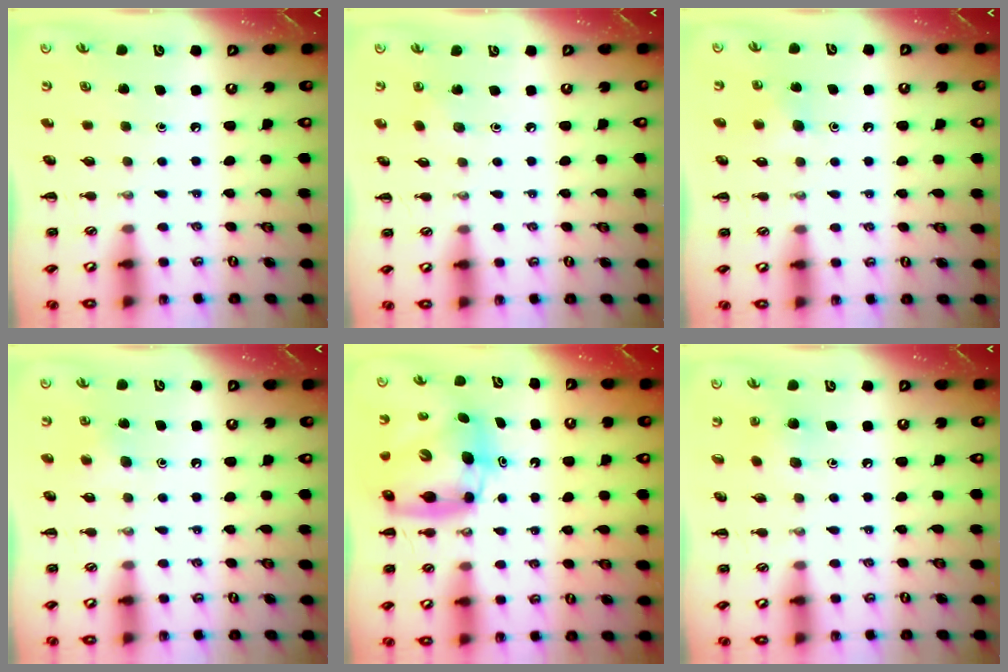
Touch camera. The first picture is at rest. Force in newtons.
{"total": 2.6, "press": 2.5, "slide": 0.9}
{"total": 4.2, "press": 3.8, "slide": 1.7}
{"total": 5.4, "press": 5.1, "slide": 1.7}
{"total": 9.0, "press": 8.7, "slide": 2.3}
{"total": 5.7, "press": 5.6, "slide": 1.4}